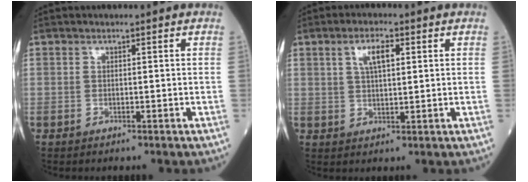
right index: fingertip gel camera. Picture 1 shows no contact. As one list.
[{"total": 4.4, "force": [1.7, 1.4, 3.8], "torque": [-0.073, 0.007, 0.031]}]